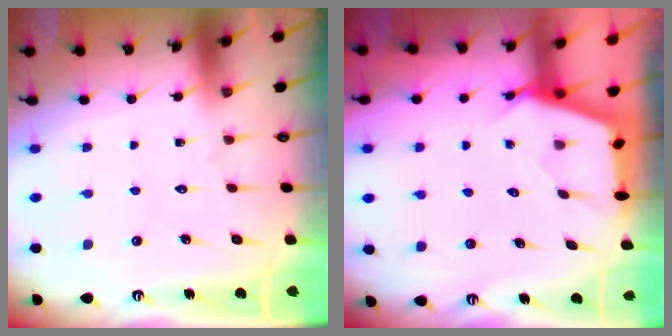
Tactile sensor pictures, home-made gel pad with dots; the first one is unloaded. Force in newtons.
{"total": 2.7, "press": 2.7, "slide": 0.3}